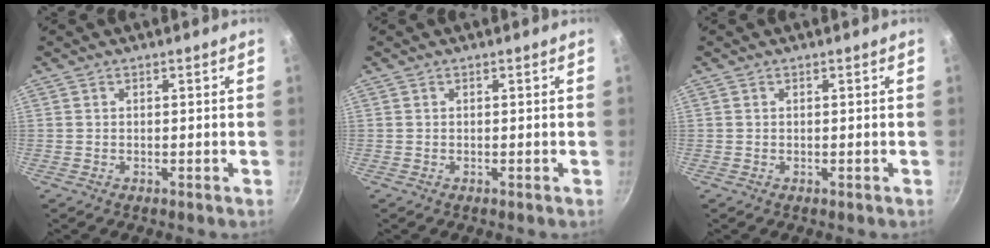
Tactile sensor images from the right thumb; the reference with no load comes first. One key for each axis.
{"total": 0.0}
{"total": 0.0}